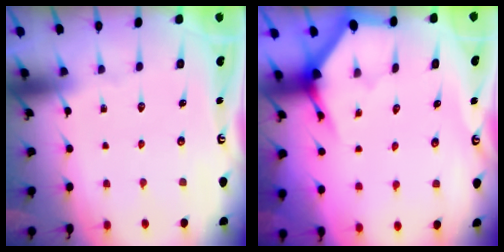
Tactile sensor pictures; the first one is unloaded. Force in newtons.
{"total": 3.6, "press": 3.6, "slide": 0.2}